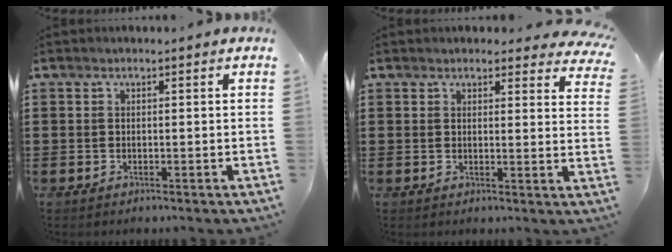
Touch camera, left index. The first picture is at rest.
{"total": 2.9, "force": [2.8, 0.4, 0.7], "torque": [-0.007, -0.012, 0.049]}